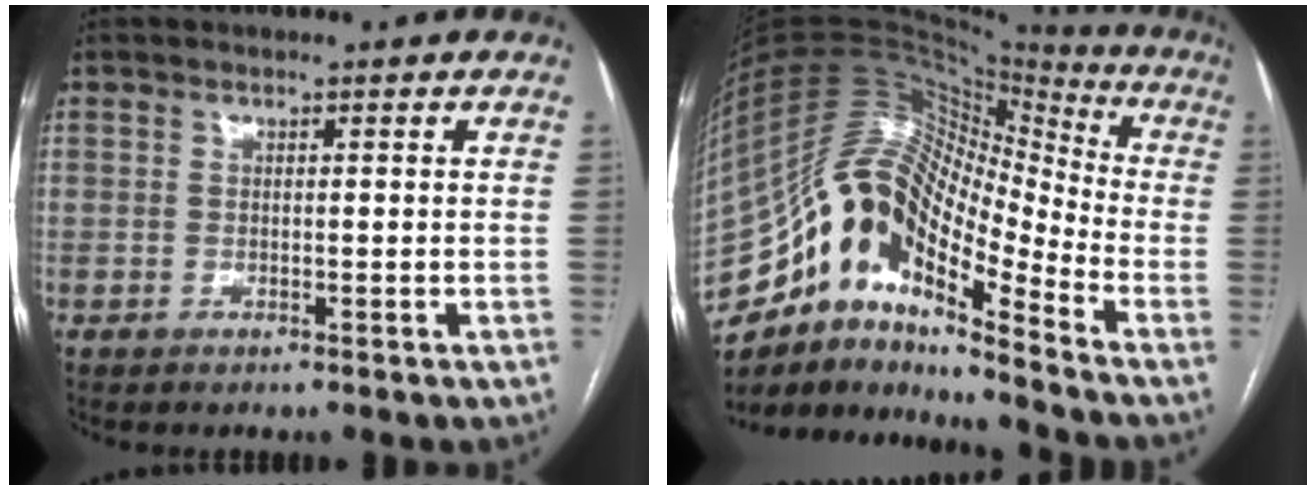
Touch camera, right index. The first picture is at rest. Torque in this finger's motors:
{"motor_torque": [0.98, -0.95, 1.05, 0.21]}